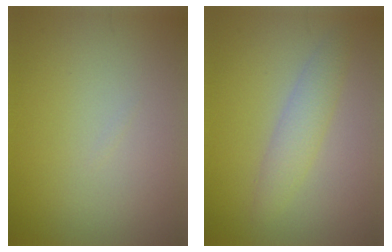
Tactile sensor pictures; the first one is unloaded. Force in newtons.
{"total": 2.4, "press": 2.4, "slide": 0.0}